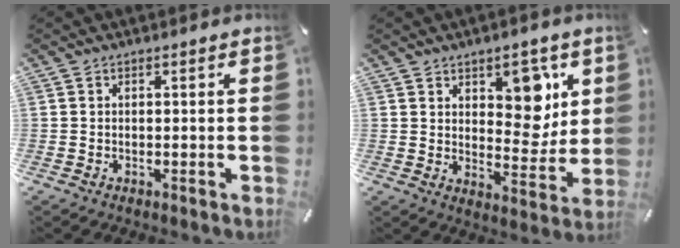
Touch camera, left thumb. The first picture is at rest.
{"total": 10.3, "force": [4.9, 6.6, 6.3], "torque": [-0.061, -0.033, 0.080]}